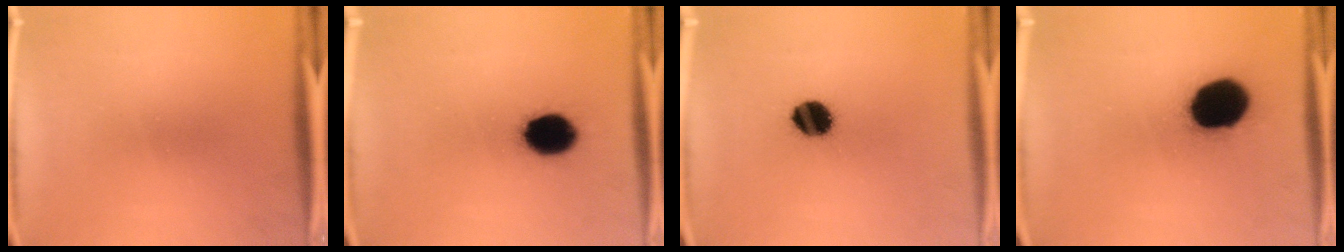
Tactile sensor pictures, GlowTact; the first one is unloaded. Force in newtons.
{"total": 12.0}
{"total": 8.6}
{"total": 20.1}